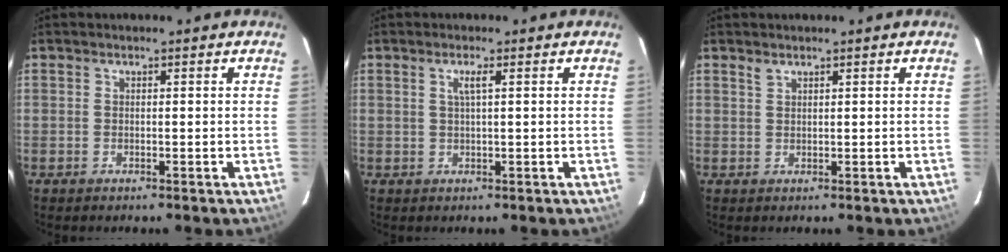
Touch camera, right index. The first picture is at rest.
{"total": 1.7, "force": [0.5, -0.2, 1.6], "torque": [-0.031, 0.001, 0.010]}
{"total": 0.9, "force": [0.8, 0.4, 0.4], "torque": [-0.007, 0.002, 0.015]}